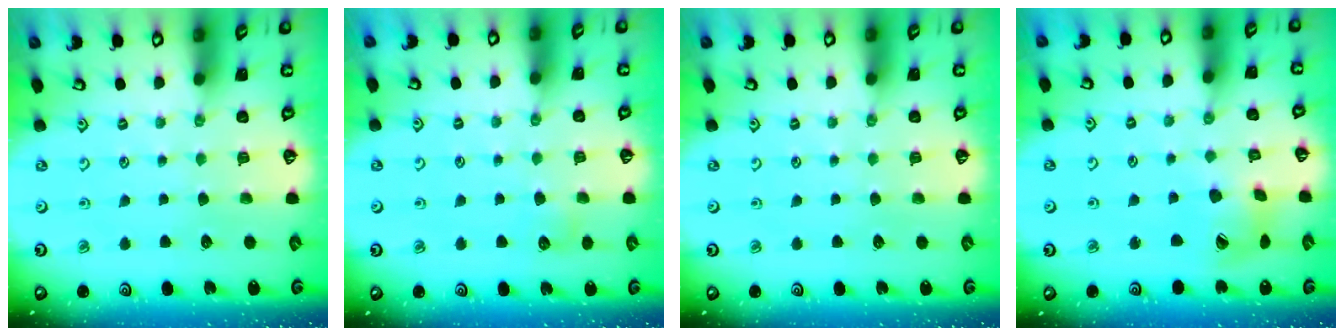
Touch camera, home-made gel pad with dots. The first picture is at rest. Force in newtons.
{"total": 5.3, "press": 5.3, "slide": 0.6}
{"total": 0.0}
{"total": 10.3, "press": 10.3, "slide": 1.4}